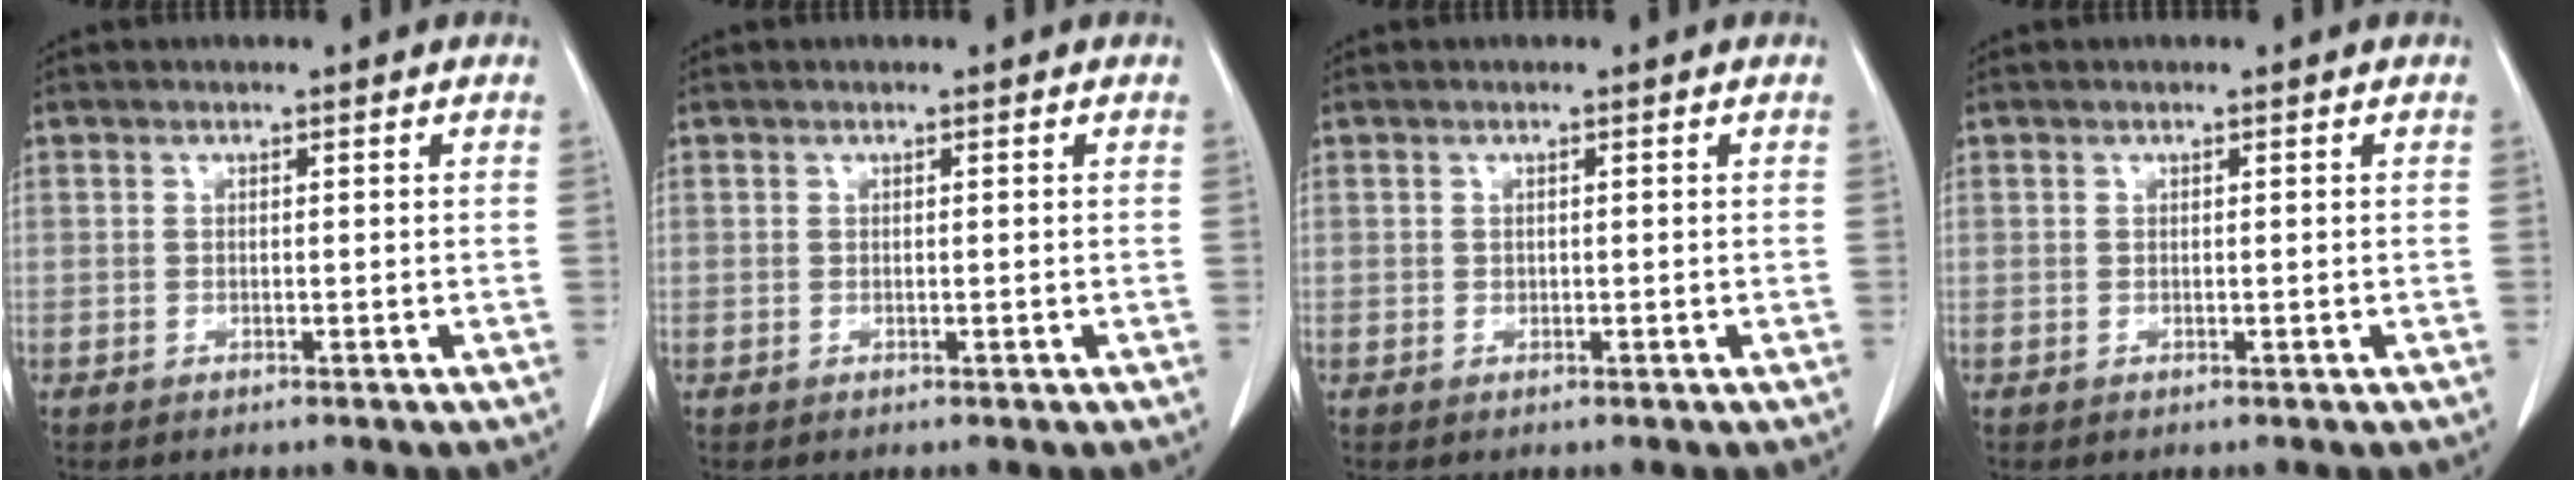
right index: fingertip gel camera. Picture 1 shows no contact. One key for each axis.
{"total": 0.0}
{"total": 0.6, "fx": 0.0, "fy": 0.6, "fz": 0.3, "tx": -0.007, "ty": 0.007, "tz": 0.002}
{"total": 0.0}